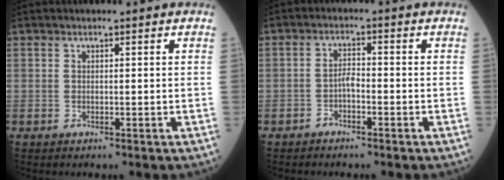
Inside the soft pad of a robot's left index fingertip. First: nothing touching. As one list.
[{"total": 2.2, "force": [-1.4, 0.8, 1.5], "torque": [-0.025, 0.005, -0.027]}]